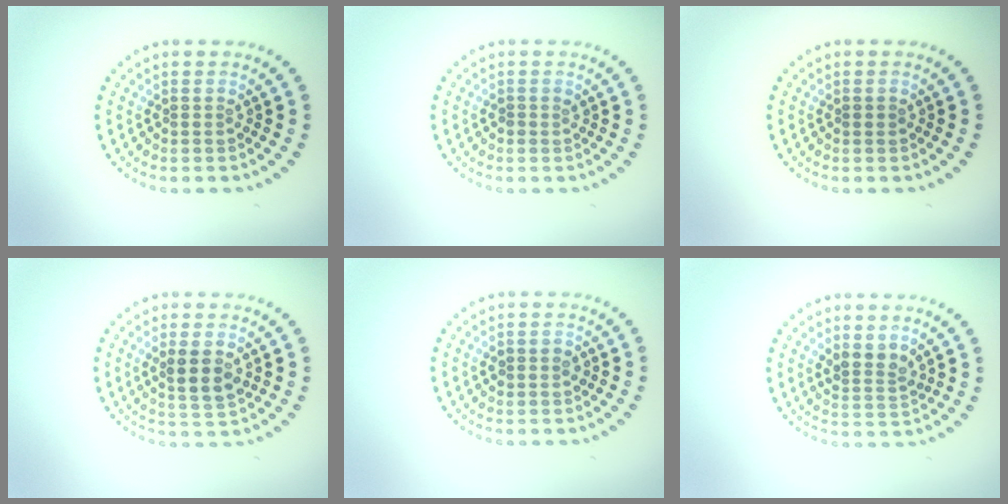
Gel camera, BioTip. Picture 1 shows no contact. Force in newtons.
{"total": 0.7, "press": 0.7, "slide": 0.1}
{"total": 0.7, "press": 0.7, "slide": 0.0}
{"total": 2.9, "press": 2.8, "slide": 0.9}
{"total": 0.9, "press": 0.9, "slide": 0.1}
{"total": 2.3, "press": 1.9, "slide": 1.3}